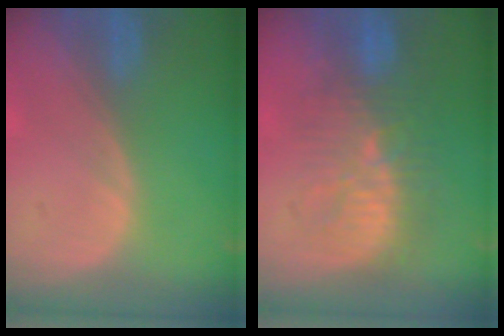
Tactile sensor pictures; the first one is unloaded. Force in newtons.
{"total": 9.2, "press": 9.0, "slide": 2.0}